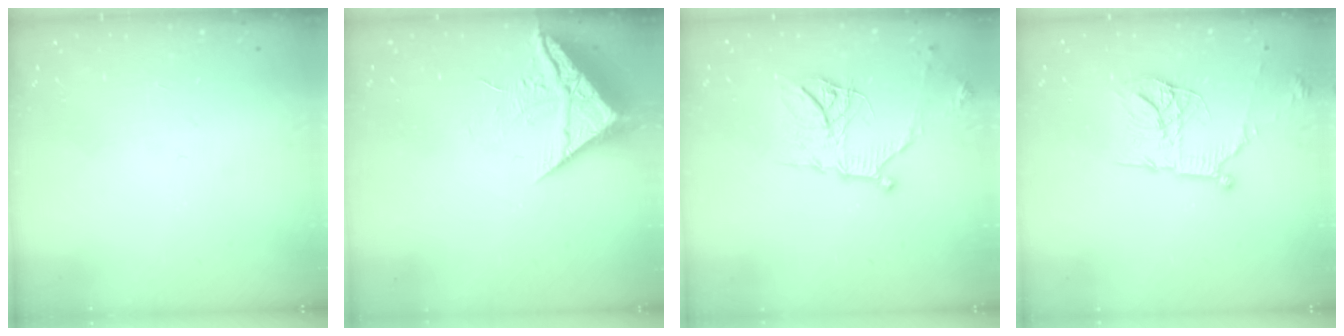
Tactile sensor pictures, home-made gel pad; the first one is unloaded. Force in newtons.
{"total": 10.4, "press": 10.4, "slide": 0.8}
{"total": 14.7, "press": 14.7, "slide": 0.2}
{"total": 15.2, "press": 15.2, "slide": 0.8}